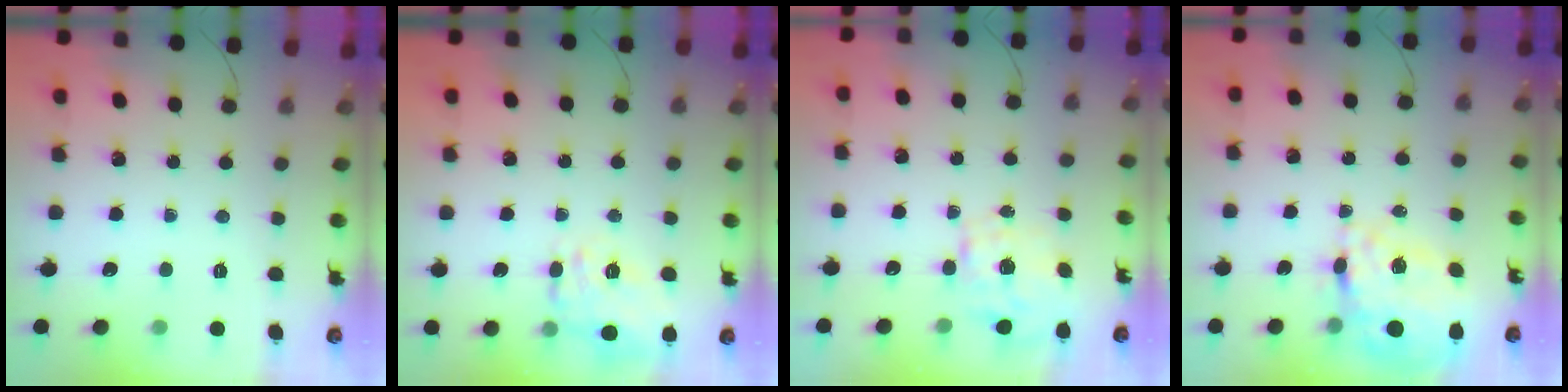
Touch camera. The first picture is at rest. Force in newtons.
{"total": 17.7, "press": 17.6, "slide": 1.7}
{"total": 1.6, "press": 1.4, "slide": 0.7}
{"total": 23.6, "press": 23.1, "slide": 4.9}